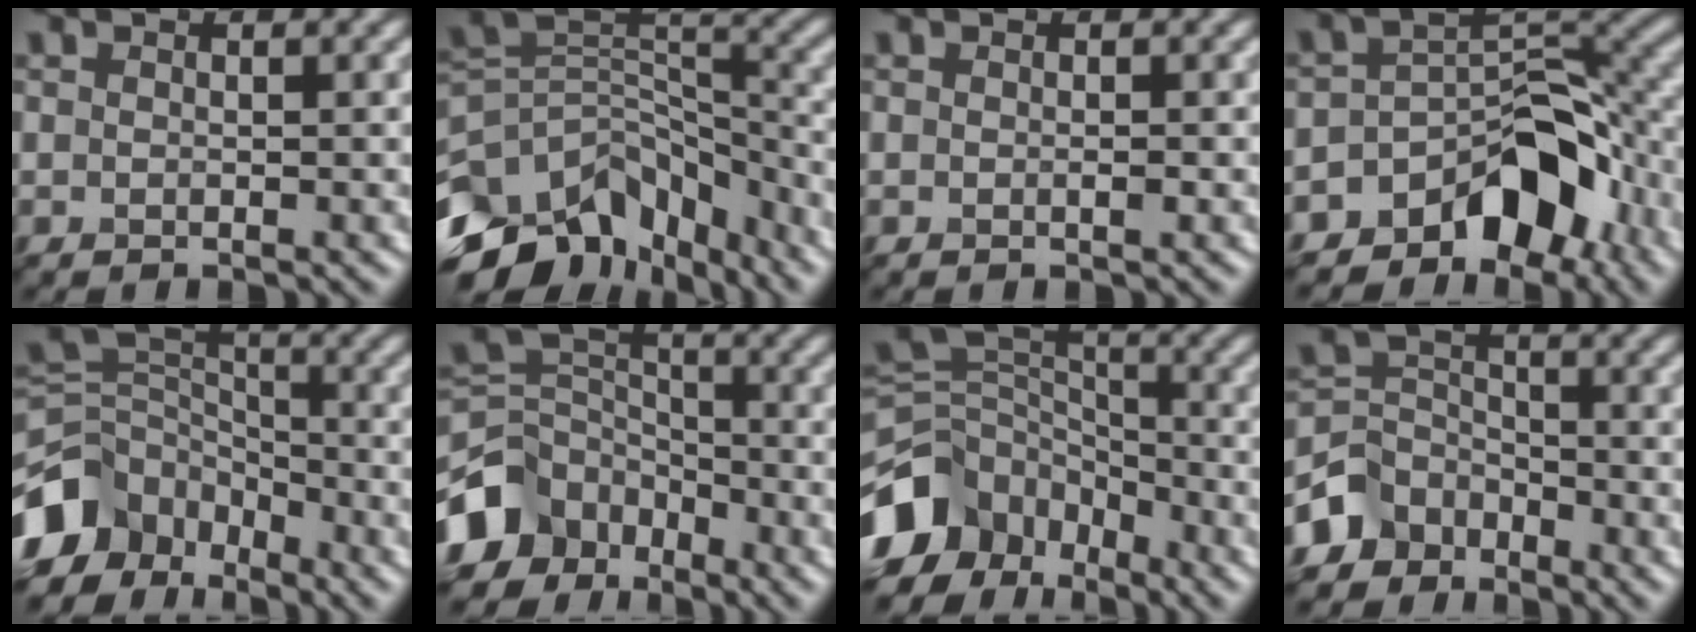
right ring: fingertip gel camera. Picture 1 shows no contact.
{"total": 11.4, "force": [-7.2, 6.9, 5.7], "torque": [-0.124, 0.013, -0.121]}
{"total": 0.6, "force": [0.0, 0.1, 0.6], "torque": [-0.014, 0.000, 0.001]}
{"total": 8.7, "force": [-5.8, 4.6, 4.6], "torque": [-0.040, 0.004, -0.105]}
{"total": 8.7, "force": [-5.4, 5.8, 3.7], "torque": [-0.070, 0.003, -0.117]}
{"total": 7.4, "force": [-4.6, 5.2, 2.6], "torque": [-0.047, -0.001, -0.101]}
{"total": 10.1, "force": [-5.6, 7.0, 4.6], "torque": [-0.097, 0.008, -0.115]}
{"total": 4.2, "force": [-3.0, 2.9, 0.1], "torque": [-0.002, 0.004, -0.072]}